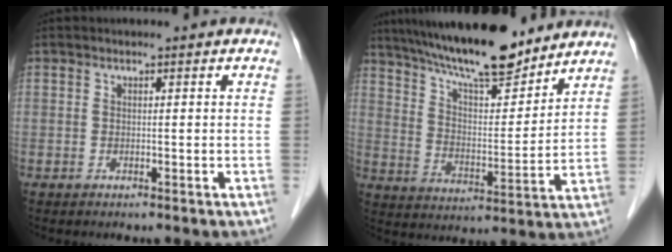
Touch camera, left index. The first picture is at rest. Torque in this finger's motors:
{"motor_torque": [1.01, -1.13, 0.80, 0.11]}